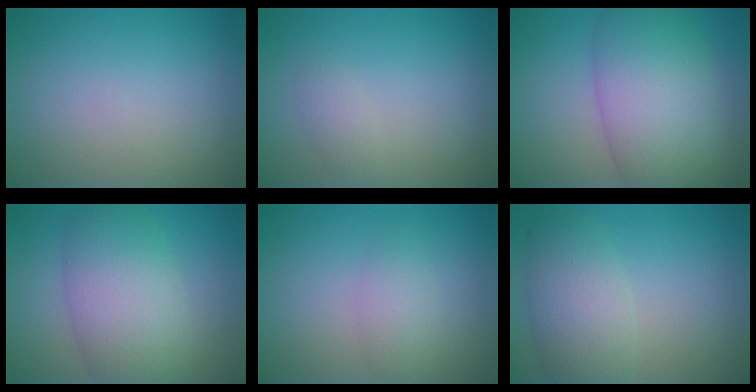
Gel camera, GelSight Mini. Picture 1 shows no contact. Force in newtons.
{"total": 1.1, "press": 1.1, "slide": 0.0}
{"total": 10.0, "press": 9.9, "slide": 0.4}
{"total": 7.6, "press": 7.6, "slide": 0.2}
{"total": 2.0, "press": 2.0, "slide": 0.0}
{"total": 4.6, "press": 4.6, "slide": 0.2}